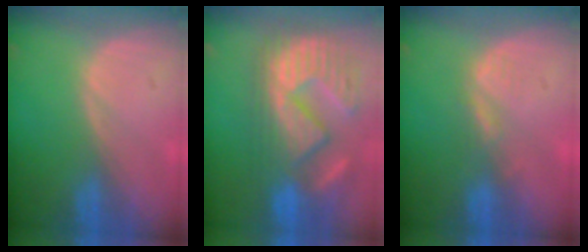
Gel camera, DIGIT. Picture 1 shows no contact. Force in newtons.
{"total": 13.2, "press": 12.1, "slide": 5.4}
{"total": 1.6, "press": 1.6, "slide": 0.2}